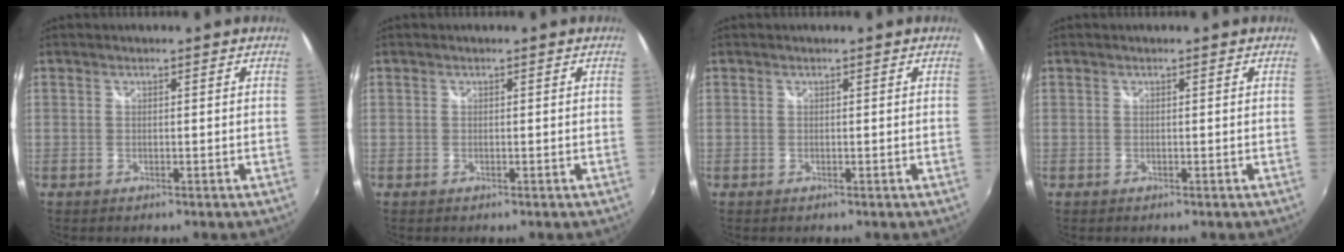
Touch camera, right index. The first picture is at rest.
{"total": 0.0}
{"total": 0.0}
{"total": 0.0}